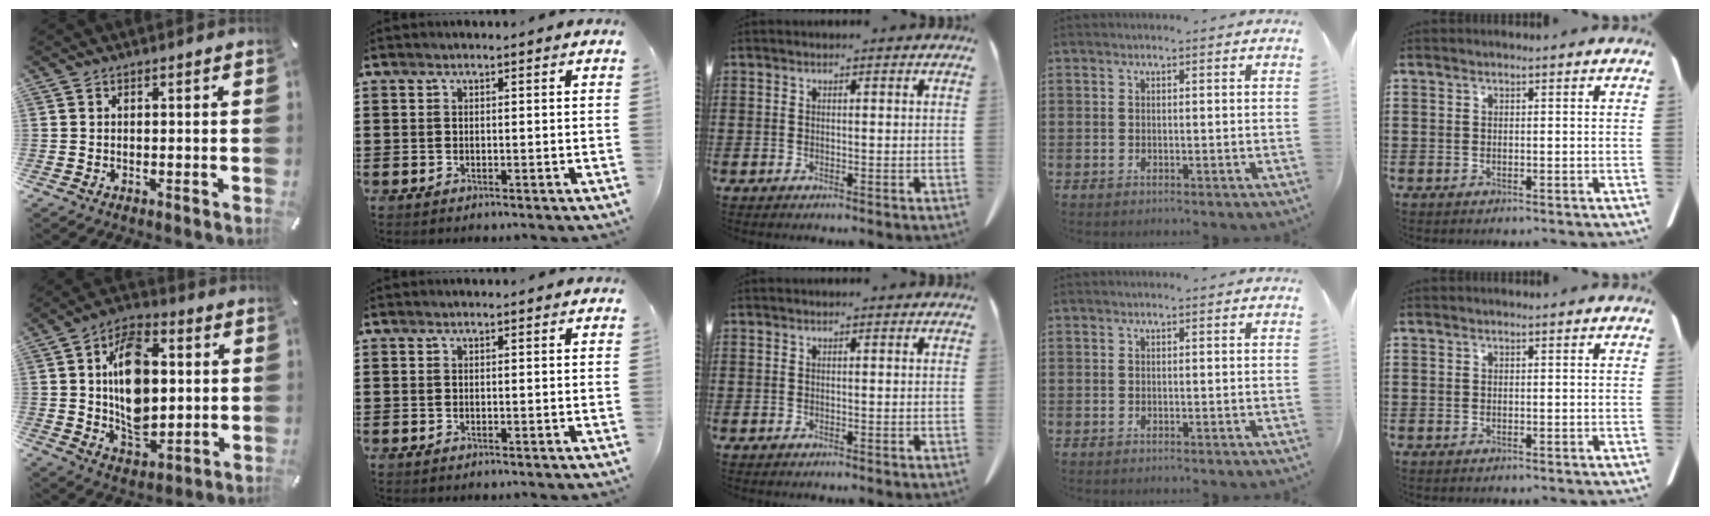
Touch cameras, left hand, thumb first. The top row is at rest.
{"thumb": {"total": 16.5, "force": [1.5, 11.3, 11.9], "torque": [-0.198, 0.004, 0.027]}}